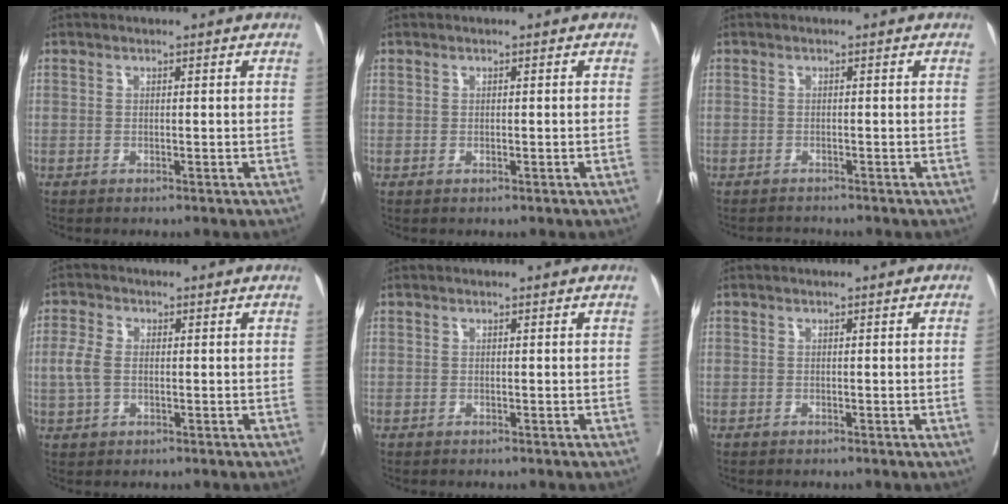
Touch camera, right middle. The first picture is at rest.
{"total": 0.0}
{"total": 1.1, "force": [-1.1, -0.1, -0.2], "torque": [0.001, -0.008, -0.016]}
{"total": 3.9, "force": [-0.1, 2.3, 3.2], "torque": [-0.091, 0.004, -0.004]}
{"total": 0.0}
{"total": 1.3, "force": [-0.1, -0.5, 1.2], "torque": [-0.017, -0.001, 0.001]}